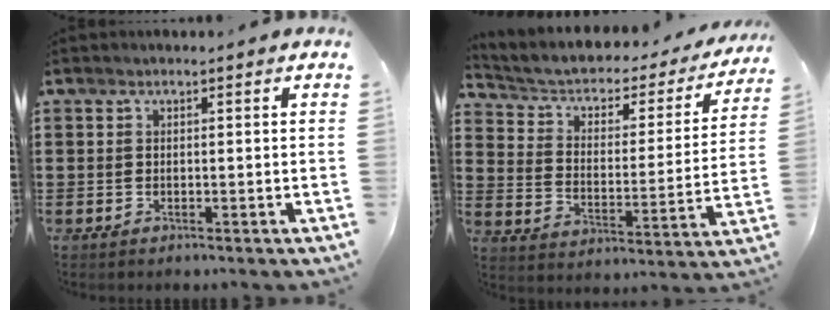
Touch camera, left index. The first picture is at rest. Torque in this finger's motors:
{"motor_torque": [2.14, 0.00, 0.67, 0.04]}